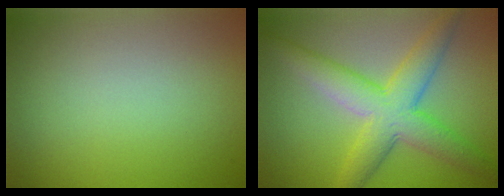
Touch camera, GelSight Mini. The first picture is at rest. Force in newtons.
{"total": 6.4, "press": 6.4, "slide": 0.1}